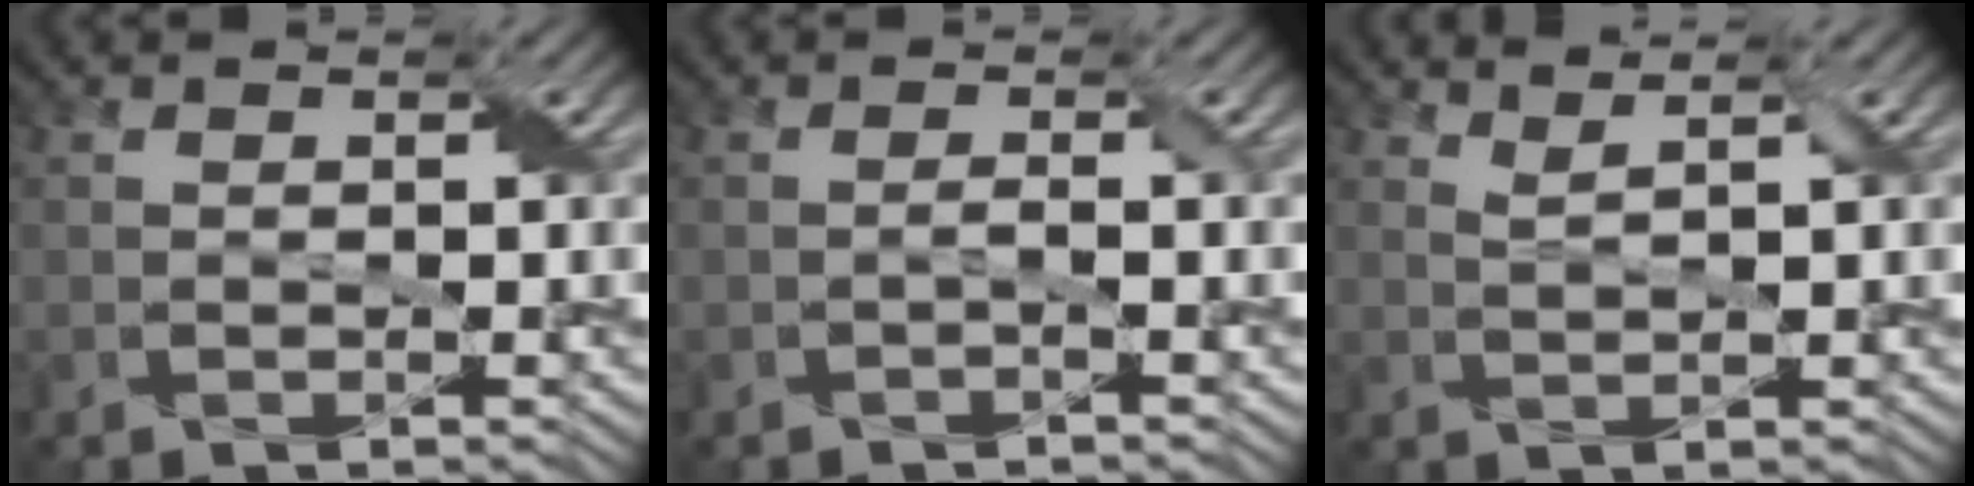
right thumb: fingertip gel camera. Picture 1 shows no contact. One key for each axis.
{"total": 0.8, "fx": -0.4, "fy": -0.1, "fz": 0.8, "tx": -0.015, "ty": 0.006, "tz": -0.007}
{"total": 2.1, "fx": 1.7, "fy": 0.2, "fz": 1.3, "tx": -0.026, "ty": 0.003, "tz": 0.033}